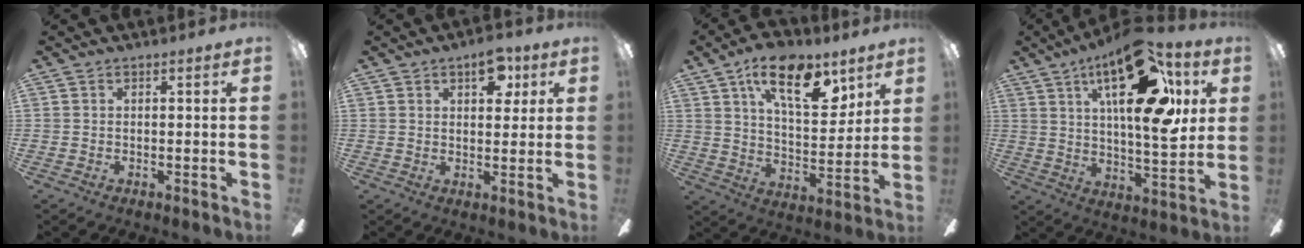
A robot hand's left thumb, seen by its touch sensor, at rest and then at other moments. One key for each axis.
{"total": 8.2, "fx": 4.0, "fy": 4.3, "fz": 5.7, "tx": -0.059, "ty": -0.013, "tz": 0.062}
{"total": 18.7, "fx": 10.7, "fy": 8.5, "fz": 12.7, "tx": -0.198, "ty": -0.038, "tz": 0.179}
{"total": 25.9, "fx": 12.0, "fy": 10.1, "fz": 20.6, "tx": -0.304, "ty": -0.045, "tz": 0.189}